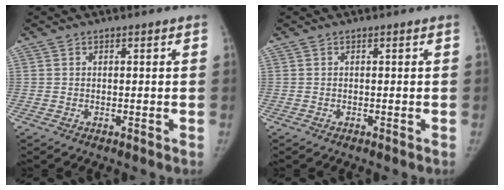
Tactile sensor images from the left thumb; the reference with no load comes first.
{"total": 0.0}